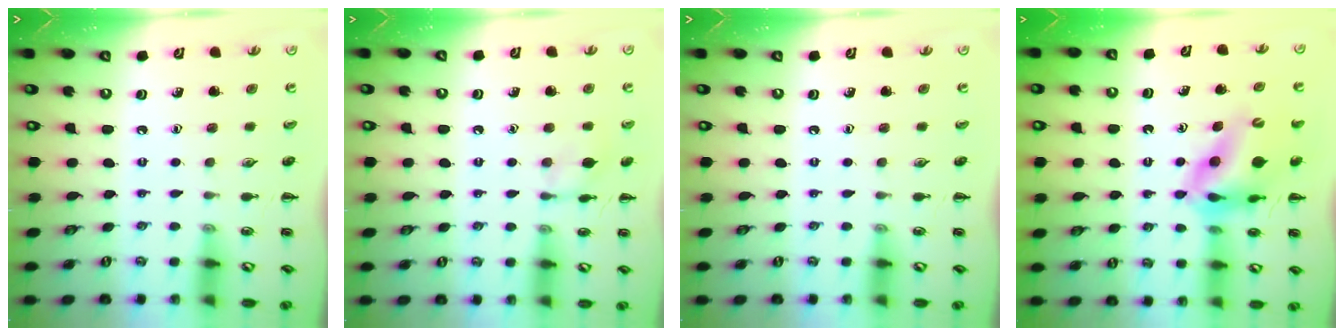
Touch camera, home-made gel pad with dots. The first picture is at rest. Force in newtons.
{"total": 7.2, "press": 7.1, "slide": 1.4}
{"total": 0.0}
{"total": 11.8, "press": 11.1, "slide": 3.9}